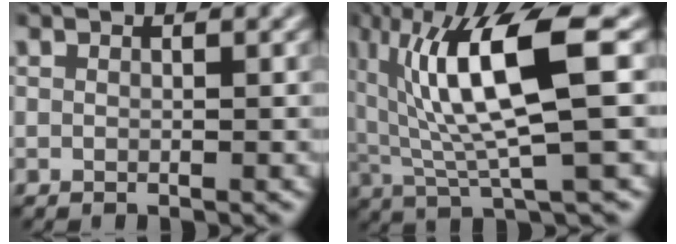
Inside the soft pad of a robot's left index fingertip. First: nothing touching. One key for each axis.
{"total": 9.5, "fx": 1.9, "fy": 2.0, "fz": 9.1, "tx": -0.154, "ty": 0.000, "tz": 0.046}